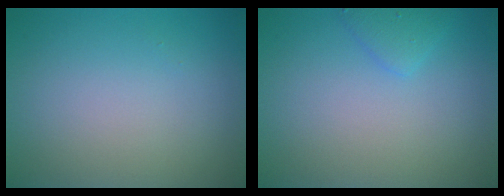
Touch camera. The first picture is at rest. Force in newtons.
{"total": 1.5, "press": 1.5, "slide": 0.0}